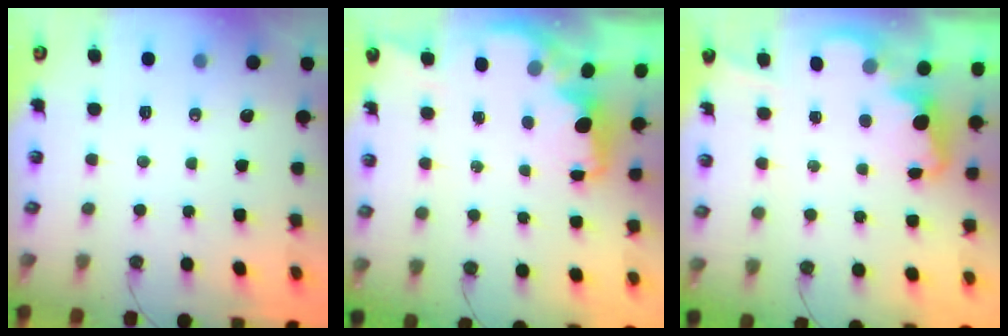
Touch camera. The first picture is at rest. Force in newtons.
{"total": 2.0, "press": 1.9, "slide": 0.7}
{"total": 2.4, "press": 2.4, "slide": 0.6}